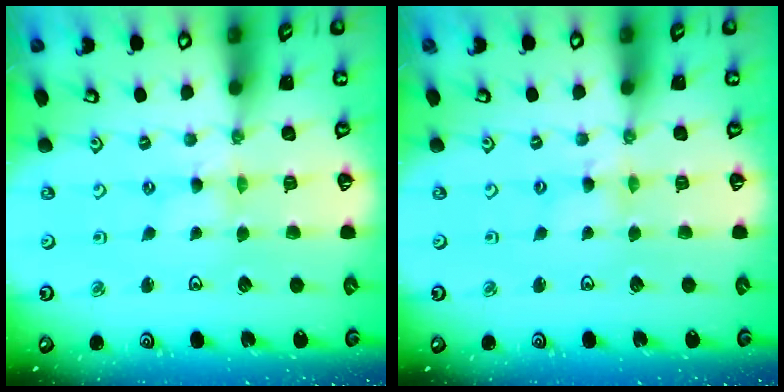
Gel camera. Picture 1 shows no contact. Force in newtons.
{"total": 1.8, "press": 1.8, "slide": 0.2}